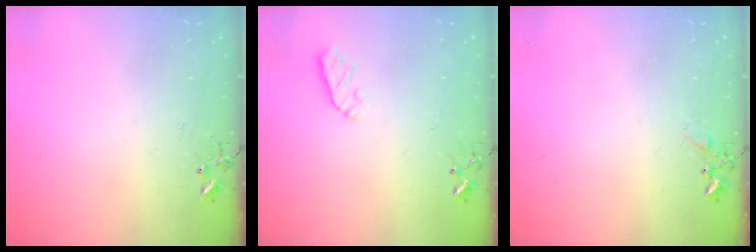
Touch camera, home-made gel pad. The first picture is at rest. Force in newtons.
{"total": 4.4, "press": 4.4, "slide": 0.6}
{"total": 6.1, "press": 6.0, "slide": 0.8}